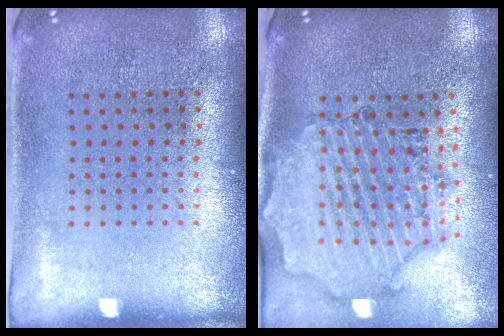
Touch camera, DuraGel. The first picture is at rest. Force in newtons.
{"total": 1.9, "press": 1.8, "slide": 0.4}